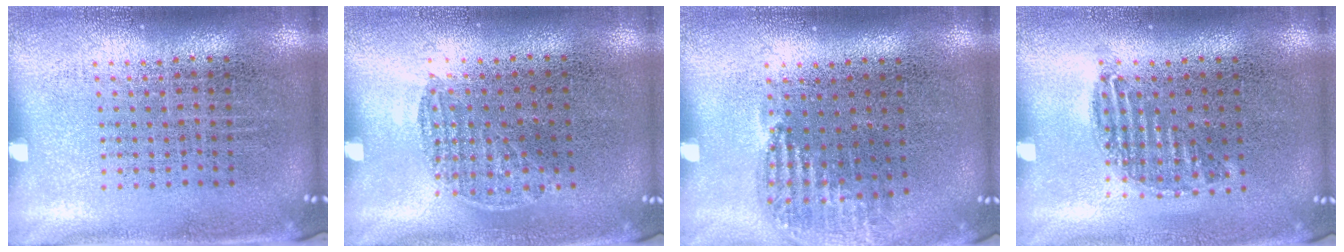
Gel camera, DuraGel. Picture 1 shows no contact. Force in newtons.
{"total": 0.5, "press": 0.4, "slide": 0.4}
{"total": 0.9, "press": 0.9, "slide": 0.2}
{"total": 0.9, "press": 0.8, "slide": 0.5}